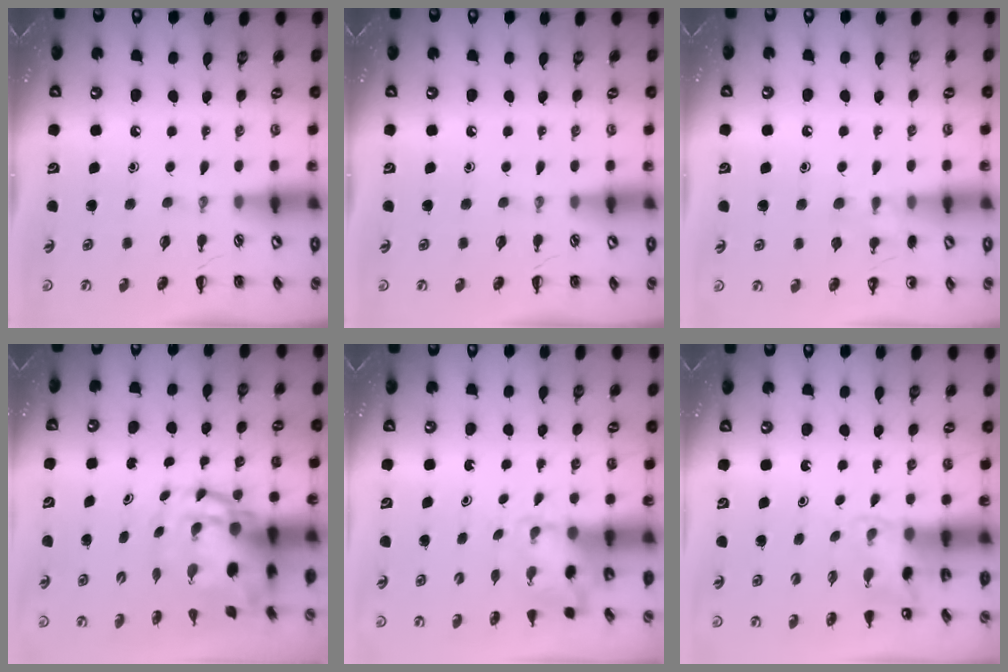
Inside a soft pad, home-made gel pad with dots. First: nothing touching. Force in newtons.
{"total": 0.0}
{"total": 8.7, "press": 8.5, "slide": 1.8}
{"total": 7.7, "press": 7.4, "slide": 2.1}
{"total": 2.3, "press": 2.3, "slide": 0.5}
{"total": 2.5, "press": 2.3, "slide": 1.0}